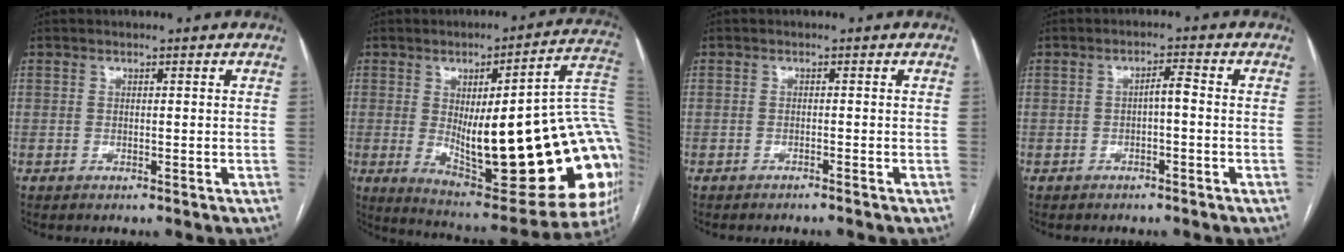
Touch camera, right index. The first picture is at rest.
{"total": 31.8, "force": [-2.6, 7.5, 30.8], "torque": [-0.317, 0.011, -0.020]}
{"total": 1.1, "force": [-1.0, -0.3, 0.3], "torque": [-0.006, 0.002, -0.015]}
{"total": 2.1, "force": [-0.4, 0.4, 2.0], "torque": [-0.031, 0.007, -0.008]}